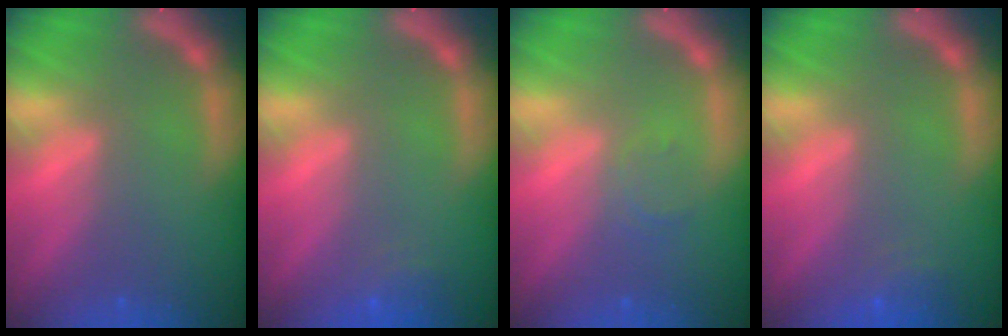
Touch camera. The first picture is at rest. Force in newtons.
{"total": 1.9}
{"total": 1.5}
{"total": 1.9}